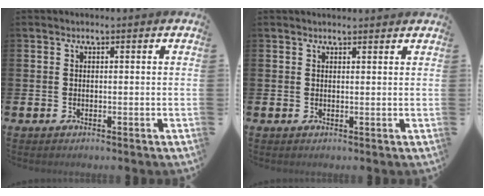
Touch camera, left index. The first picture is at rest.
{"total": 1.1, "force": [1.1, 0.1, 0.1], "torque": [0.006, -0.004, 0.018]}